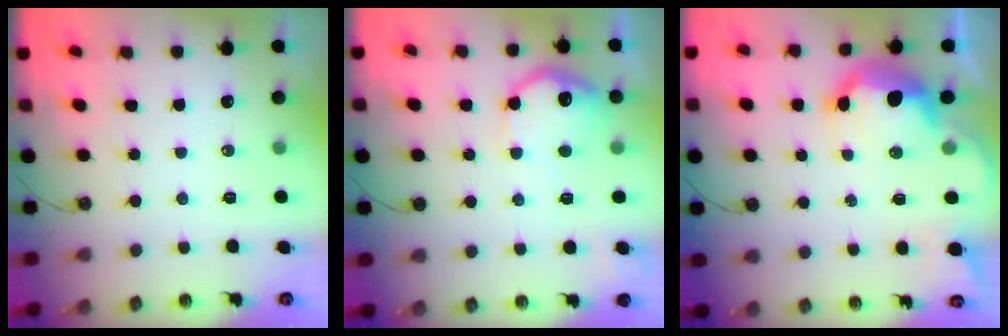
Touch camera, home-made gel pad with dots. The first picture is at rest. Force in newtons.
{"total": 12.8, "press": 12.7, "slide": 0.6}
{"total": 15.2, "press": 15.1, "slide": 0.9}